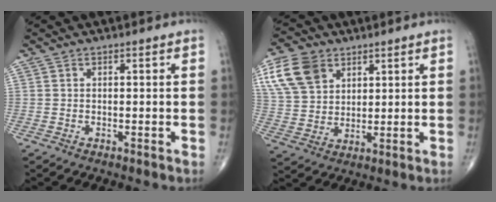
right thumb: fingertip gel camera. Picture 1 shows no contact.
{"total": 11.5, "force": [5.4, 8.1, 6.1], "torque": [-0.108, -0.010, 0.108]}